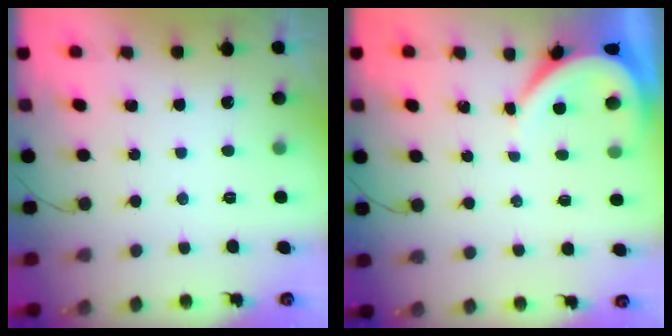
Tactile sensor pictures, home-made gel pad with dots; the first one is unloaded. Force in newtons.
{"total": 4.1, "press": 4.1, "slide": 0.5}